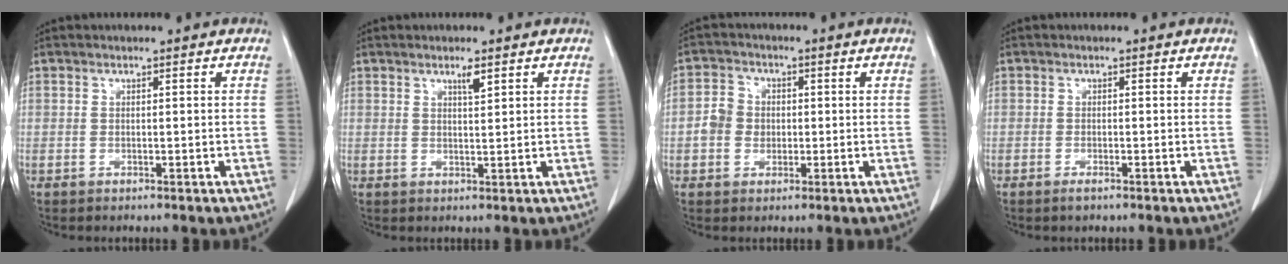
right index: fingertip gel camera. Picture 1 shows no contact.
{"total": 1.8, "force": [1.2, 0.1, 1.3], "torque": [-0.026, -0.003, 0.021]}
{"total": 4.3, "force": [-0.4, 3.9, 1.9], "torque": [-0.046, 0.018, -0.010]}
{"total": 1.1, "force": [-0.8, 0.1, 0.7], "torque": [-0.014, -0.002, -0.013]}